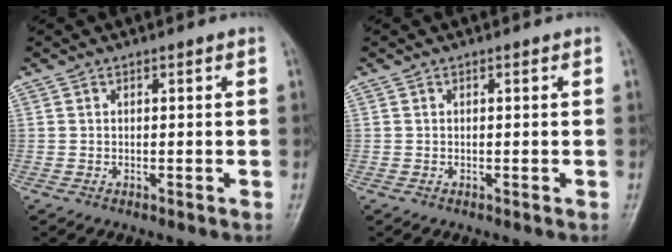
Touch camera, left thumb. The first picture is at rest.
{"total": 0.0}